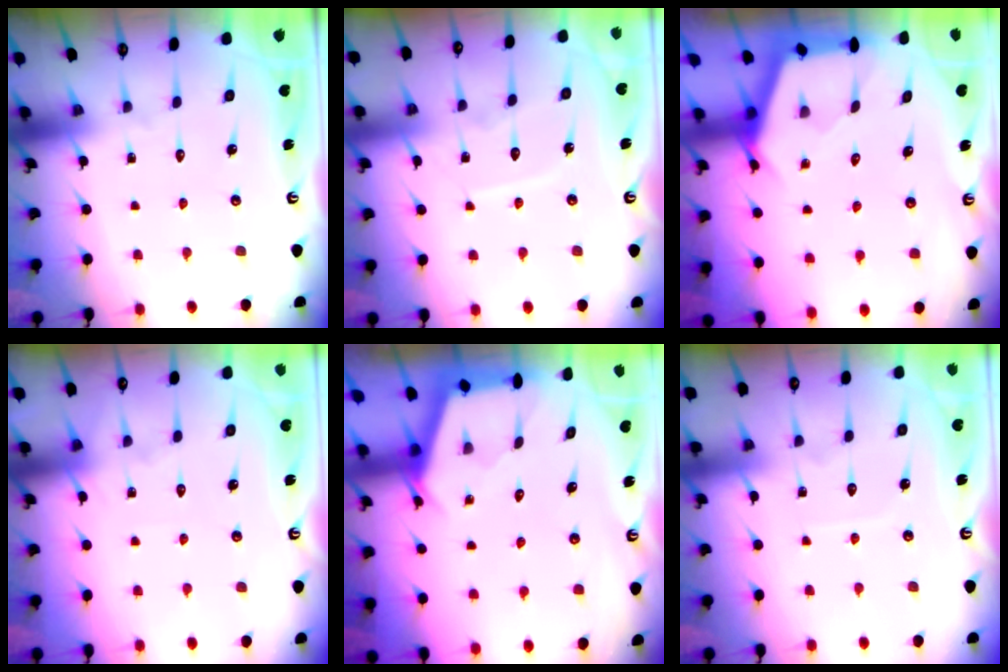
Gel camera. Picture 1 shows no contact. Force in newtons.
{"total": 6.9, "press": 6.9, "slide": 0.6}
{"total": 2.8, "press": 2.7, "slide": 0.4}
{"total": 4.5, "press": 4.4, "slide": 0.6}
{"total": 2.5, "press": 2.5, "slide": 0.4}
{"total": 3.6, "press": 3.6, "slide": 0.5}